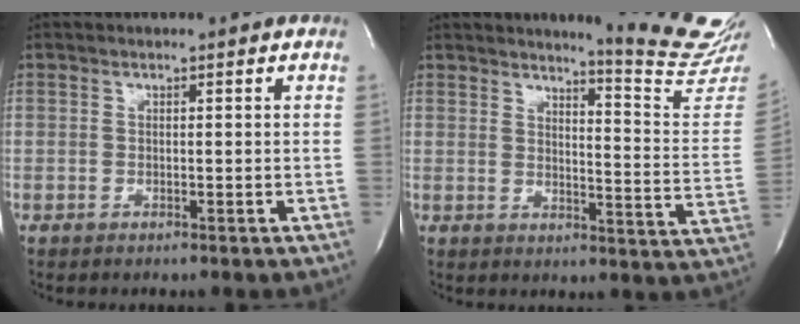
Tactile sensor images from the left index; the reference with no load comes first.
{"total": 14.4, "force": [13.6, -1.8, 4.6], "torque": [-0.061, -0.128, 0.152]}